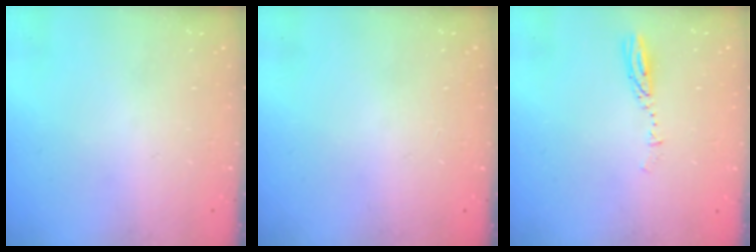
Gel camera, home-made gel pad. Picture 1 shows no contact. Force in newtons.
{"total": 0.0}
{"total": 3.7, "press": 3.7, "slide": 0.3}